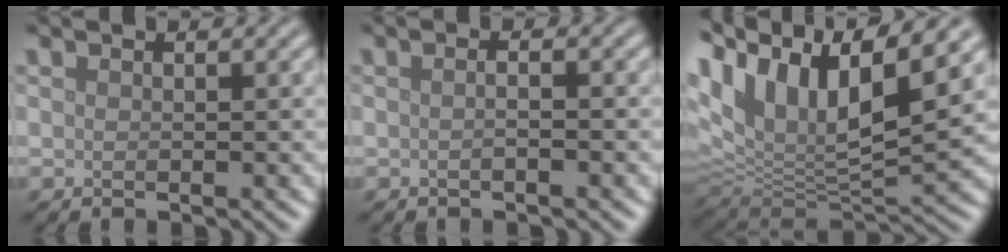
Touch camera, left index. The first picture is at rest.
{"total": 1.3, "force": [-0.1, 0.4, 1.2], "torque": [-0.008, -0.006, -0.009]}
{"total": 13.0, "force": [7.1, 5.4, 9.5], "torque": [-0.198, 0.026, 0.131]}